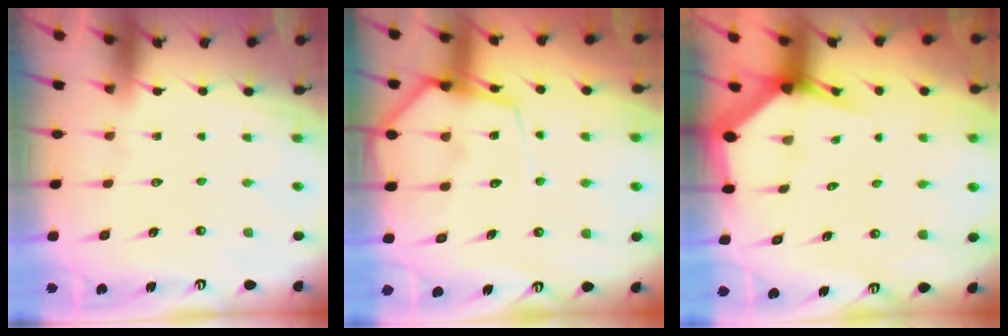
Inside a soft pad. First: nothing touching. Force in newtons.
{"total": 10.8, "press": 10.7, "slide": 1.2}
{"total": 3.0, "press": 2.9, "slide": 0.5}